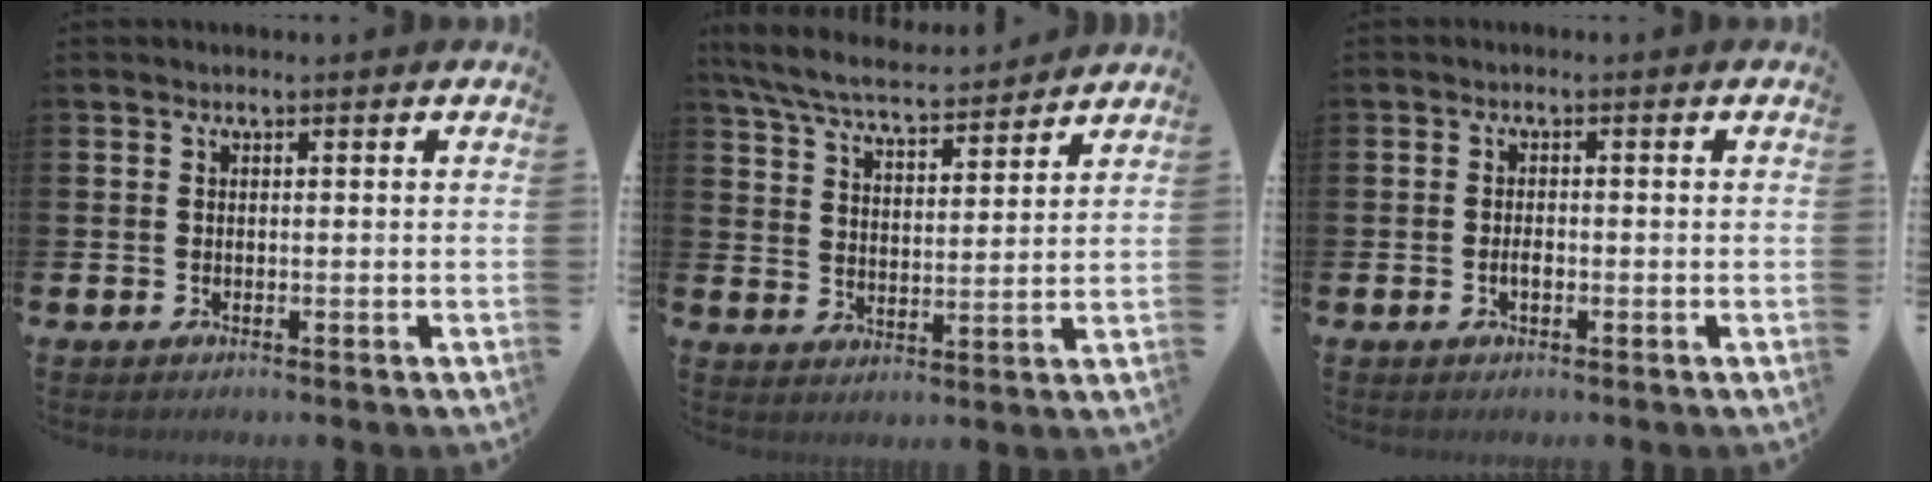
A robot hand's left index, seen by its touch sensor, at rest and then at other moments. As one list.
[{"total": 6.7, "force": [6.3, 0.9, 2.1], "torque": [-0.070, -0.038, 0.111]}, {"total": 1.5, "force": [-0.4, 0.7, 1.2], "torque": [-0.021, 0.001, -0.009]}]